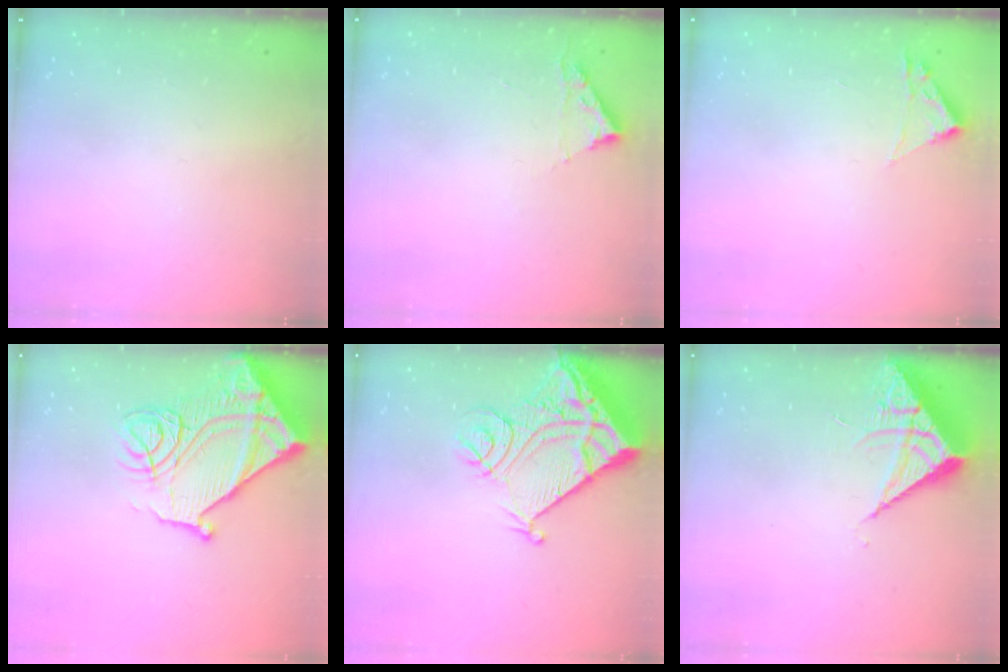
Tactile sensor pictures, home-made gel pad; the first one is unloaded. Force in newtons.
{"total": 2.8, "press": 2.8, "slide": 0.3}
{"total": 1.8, "press": 1.8, "slide": 0.2}
{"total": 19.6, "press": 19.5, "slide": 2.0}
{"total": 16.1, "press": 16.0, "slide": 2.0}
{"total": 6.2, "press": 6.2, "slide": 0.4}